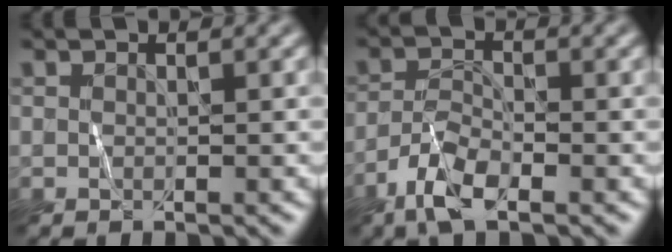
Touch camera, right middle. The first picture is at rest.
{"total": 4.0, "force": [-2.9, 1.3, 2.5], "torque": [-0.055, -0.001, -0.060]}